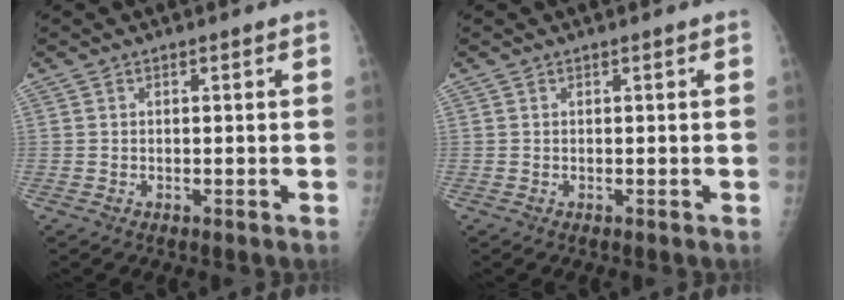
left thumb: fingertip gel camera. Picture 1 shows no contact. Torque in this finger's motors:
{"motor_torque": [0.11, 0.16, 0.45, 0.08, 0.00]}